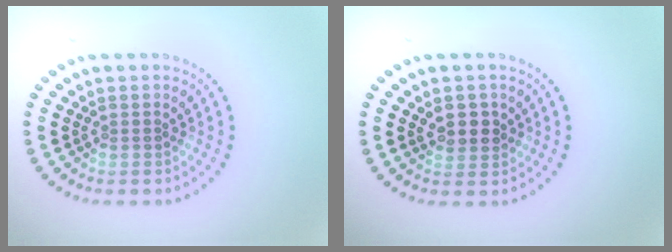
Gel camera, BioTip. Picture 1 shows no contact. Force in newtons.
{"total": 1.9, "press": 1.8, "slide": 0.5}